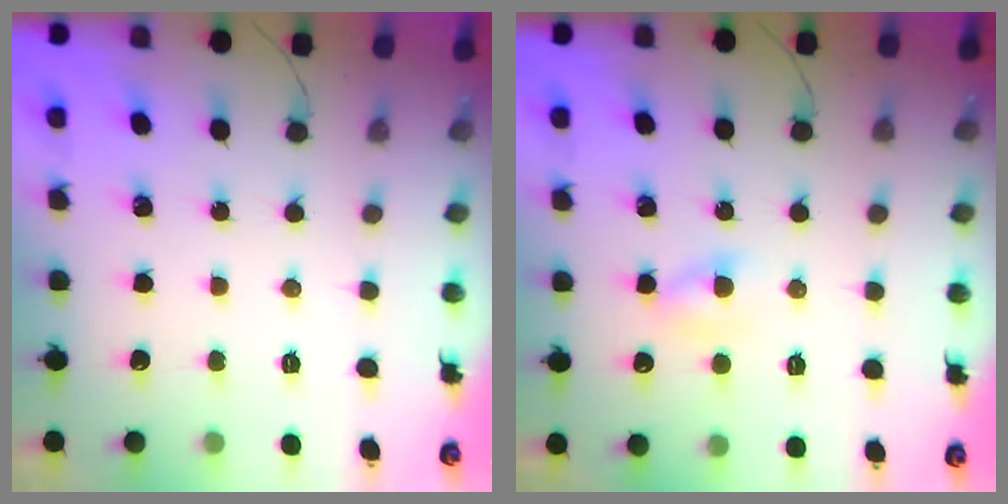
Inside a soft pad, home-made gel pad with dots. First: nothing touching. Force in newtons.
{"total": 2.4, "press": 2.1, "slide": 1.2}